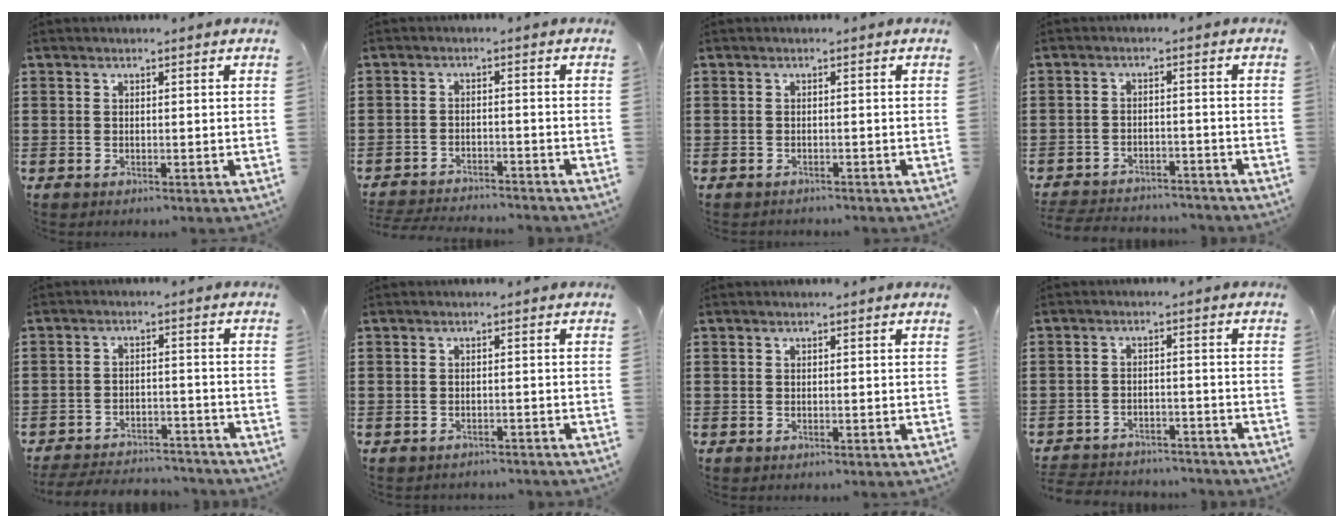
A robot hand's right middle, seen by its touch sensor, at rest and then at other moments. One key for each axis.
{"total": 3.4, "fx": -3.4, "fy": 0.1, "fz": 0.3, "tx": -0.016, "ty": -0.004, "tz": -0.073}
{"total": 0.8, "fx": -0.8, "fy": 0.0, "fz": 0.0, "tx": -0.003, "ty": -0.002, "tz": -0.015}
{"total": 3.8, "fx": -3.7, "fy": 0.4, "fz": 0.3, "tx": -0.016, "ty": -0.003, "tz": -0.081}
{"total": 4.8, "fx": -4.7, "fy": 0.6, "fz": 0.6, "tx": -0.016, "ty": 0.004, "tz": -0.098}
{"total": 1.0, "fx": -1.0, "fy": 0.1, "fz": 0.0, "tx": -0.005, "ty": -0.002, "tz": -0.021}
{"total": 0.0}
{"total": 3.4, "fx": -3.4, "fy": 0.5, "fz": 0.1, "tx": -0.008, "ty": 0.000, "tz": -0.071}